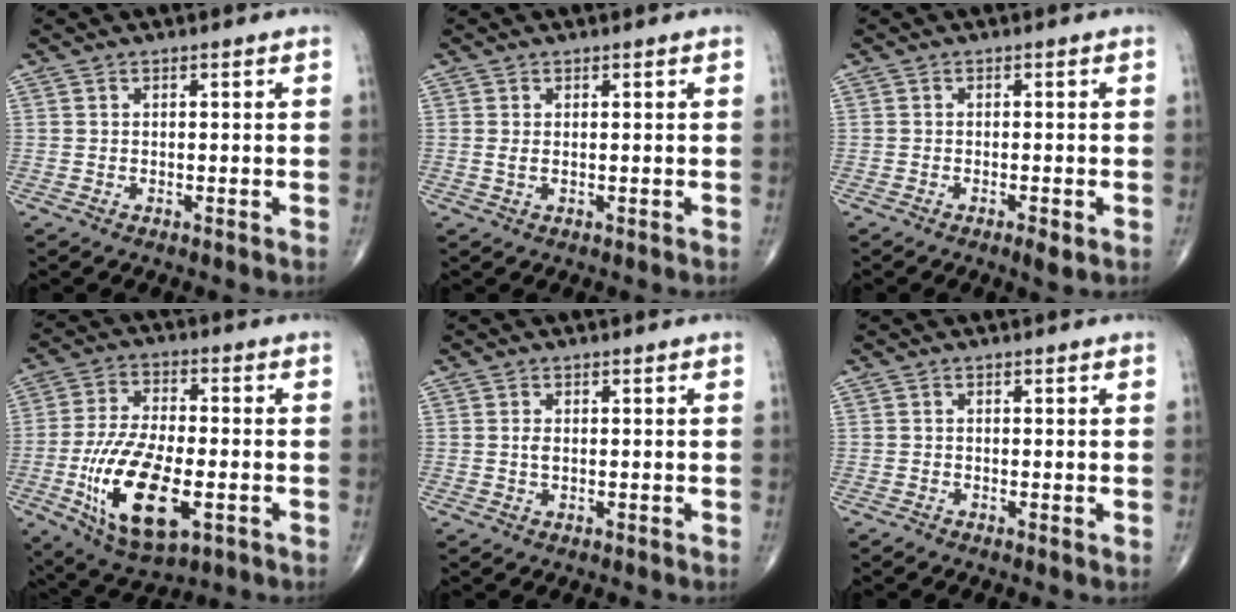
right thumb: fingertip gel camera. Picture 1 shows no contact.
{"total": 0.9, "force": [0.1, 0.3, 0.8], "torque": [-0.021, -0.001, 0.004]}
{"total": 2.1, "force": [-1.0, 0.5, 1.8], "torque": [-0.033, -0.004, -0.017]}
{"total": 17.6, "force": [-4.9, 7.8, 15.0], "torque": [-0.287, 0.001, -0.077]}
{"total": 1.2, "force": [0.0, 0.6, 1.0], "torque": [-0.021, -0.002, 0.000]}
{"total": 0.6, "force": [-0.3, 0.2, 0.5], "torque": [-0.011, -0.003, -0.010]}